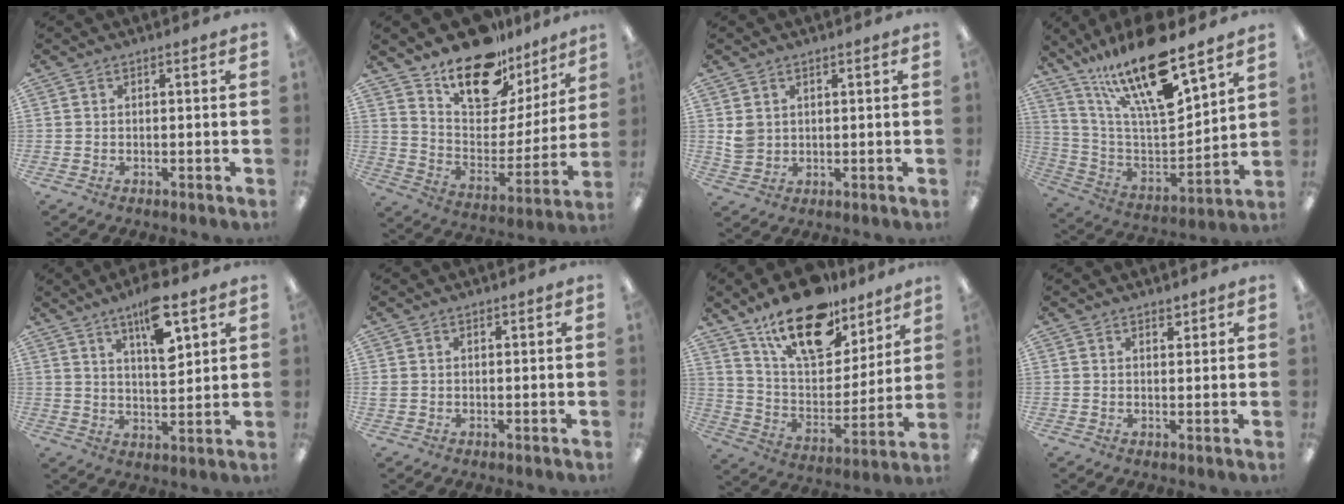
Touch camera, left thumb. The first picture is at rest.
{"total": 17.3, "force": [13.5, 8.5, 6.6], "torque": [-0.112, -0.099, 0.244]}
{"total": 3.8, "force": [1.5, 3.2, 1.5], "torque": [-0.025, 0.003, 0.028]}
{"total": 22.4, "force": [15.8, 6.1, 14.6], "torque": [-0.265, -0.095, 0.269]}
{"total": 11.0, "force": [6.8, 3.4, 7.9], "torque": [-0.128, -0.033, 0.113]}
{"total": 0.9, "force": [0.4, 0.8, 0.3], "torque": [-0.008, 0.004, 0.006]}
{"total": 20.2, "force": [14.4, 9.4, 10.5], "torque": [-0.181, -0.085, 0.255]}
{"total": 1.8, "force": [1.5, 0.8, 0.7], "torque": [0.001, -0.008, 0.025]}